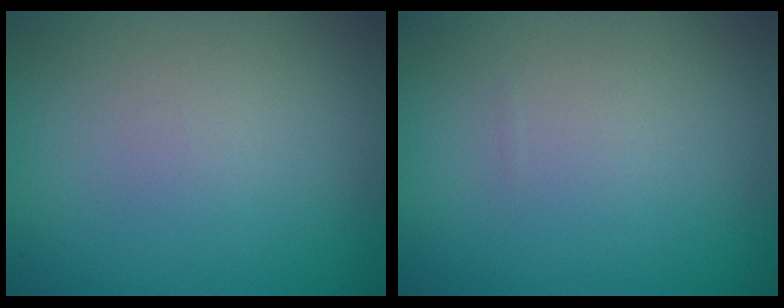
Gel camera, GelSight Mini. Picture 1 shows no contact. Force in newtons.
{"total": 0.0}